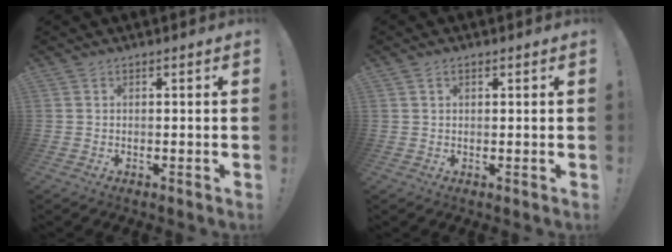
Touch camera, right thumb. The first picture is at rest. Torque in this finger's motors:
{"motor_torque": [-0.03, -0.18, -0.16, 0.15, 0.07]}